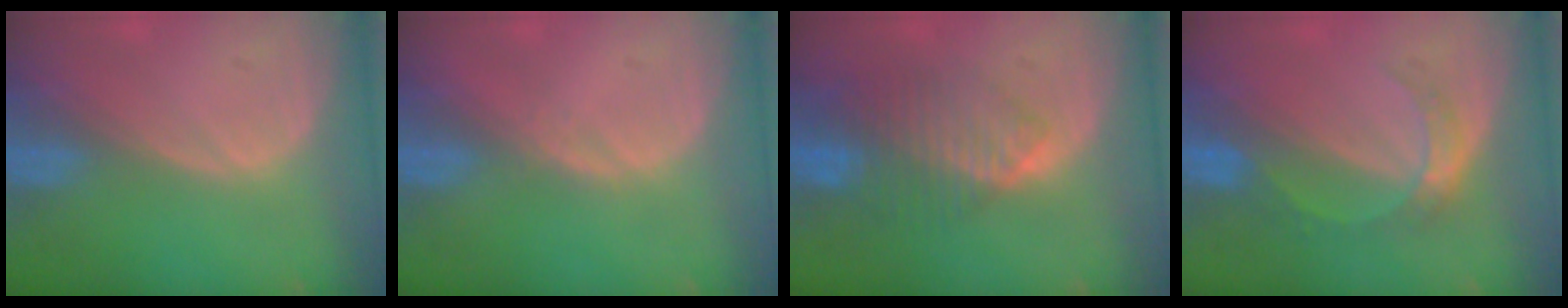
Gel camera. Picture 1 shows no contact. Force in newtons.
{"total": 0.8, "press": 0.6, "slide": 0.5}
{"total": 8.0, "press": 7.2, "slide": 3.3}
{"total": 5.2, "press": 4.7, "slide": 2.3}